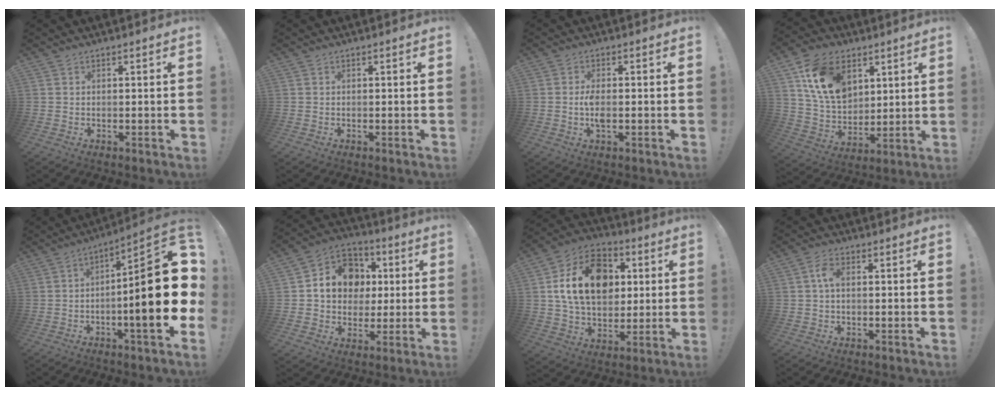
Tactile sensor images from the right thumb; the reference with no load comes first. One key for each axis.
{"total": 0.0}
{"total": 4.1, "fx": -0.5, "fy": 1.5, "fz": 3.7, "tx": -0.073, "ty": -0.004, "tz": -0.014}
{"total": 17.7, "fx": 7.8, "fy": 12.2, "fz": 10.2, "tx": -0.183, "ty": -0.031, "tz": 0.149}
{"total": 22.7, "fx": -1.6, "fy": 4.4, "fz": 22.2, "tx": -0.337, "ty": 0.009, "tz": -0.028}
{"total": 14.7, "fx": 2.9, "fy": 12.6, "fz": 7.0, "tx": -0.095, "ty": 0.002, "tz": 0.068}
{"total": 19.8, "fx": 4.4, "fy": 14.3, "fz": 13.0, "tx": -0.211, "ty": 0.003, "tz": 0.084}
{"total": 4.2, "fx": 0.5, "fy": 2.2, "fz": 3.5, "tx": -0.059, "ty": 0.010, "tz": 0.007}